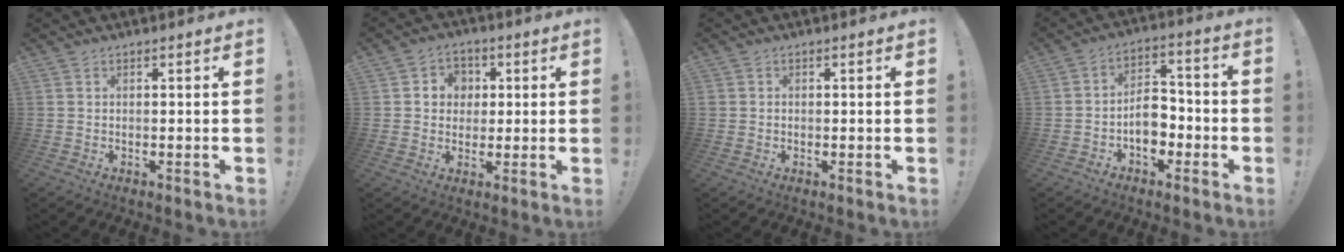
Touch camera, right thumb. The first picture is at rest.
{"total": 6.2, "force": [0.4, 6.0, 1.5], "torque": [-0.020, 0.003, 0.010]}
{"total": 0.8, "force": [0.0, 0.8, 0.1], "torque": [-0.003, 0.004, 0.001]}
{"total": 9.4, "force": [-2.8, 6.4, 6.3], "torque": [-0.093, 0.013, -0.050]}